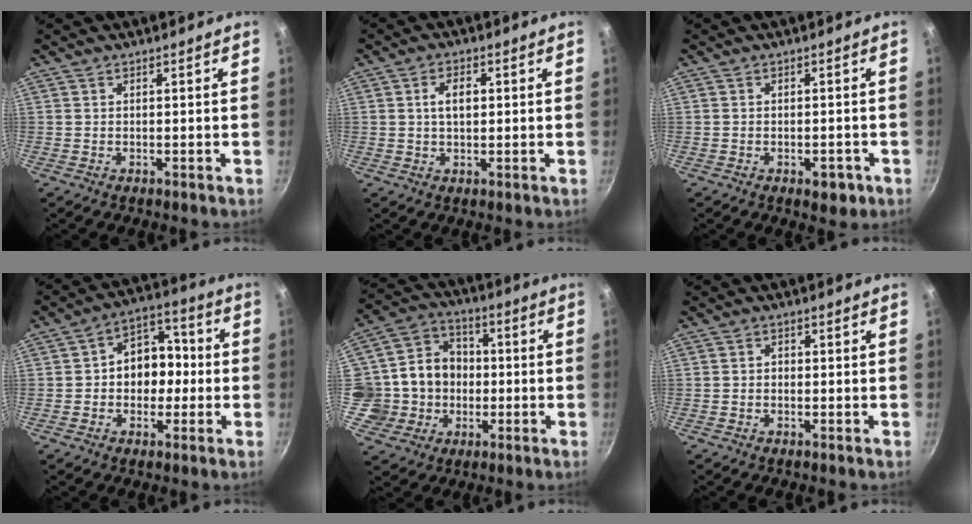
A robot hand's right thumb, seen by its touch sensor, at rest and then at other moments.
{"total": 4.2, "force": [0.6, 2.5, 3.3], "torque": [-0.047, 0.009, 0.009]}
{"total": 3.8, "force": [-1.8, 2.0, 2.6], "torque": [-0.021, 0.012, -0.015]}
{"total": 10.8, "force": [-0.8, 8.6, 6.6], "torque": [-0.034, 0.037, -0.024]}
{"total": 13.6, "force": [-0.9, 12.4, 5.5], "torque": [-0.063, 0.027, -0.024]}
{"total": 1.2, "force": [-0.2, 1.0, 0.7], "torque": [-0.011, 0.006, -0.006]}